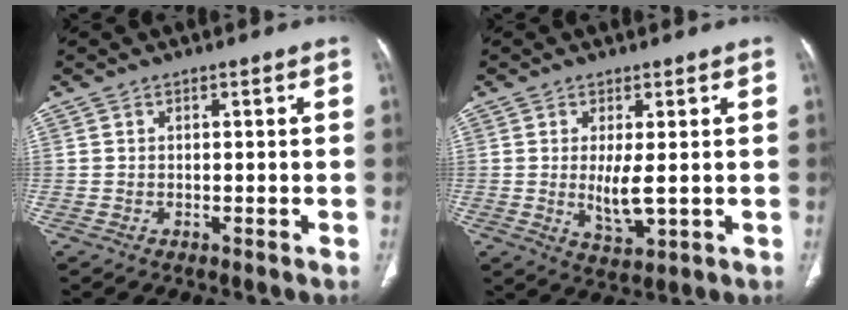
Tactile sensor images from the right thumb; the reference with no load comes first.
{"total": 5.7, "force": [0.1, 1.9, 5.4], "torque": [-0.104, -0.019, 0.008]}